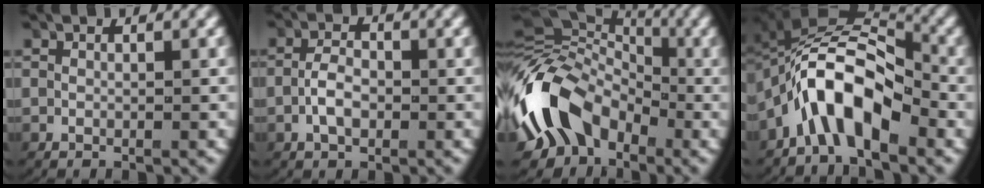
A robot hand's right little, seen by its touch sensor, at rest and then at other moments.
{"total": 2.4, "force": [-1.0, 1.4, 1.7], "torque": [-0.038, 0.000, -0.019]}
{"total": 10.8, "force": [-2.0, 8.5, 6.4], "torque": [-0.146, -0.019, -0.031]}
{"total": 9.0, "force": [-0.6, 5.6, 7.0], "torque": [-0.140, 0.003, -0.021]}